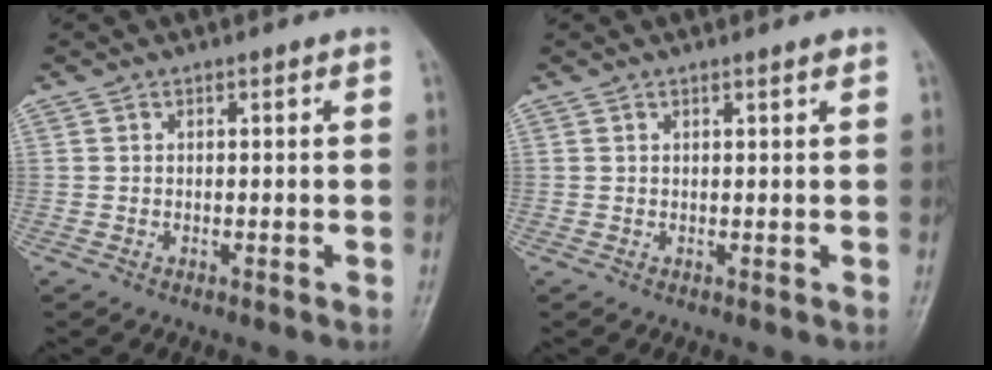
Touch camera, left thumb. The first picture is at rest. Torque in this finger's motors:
{"motor_torque": [-0.11, -0.01, 0.00, -0.02, 0.05]}